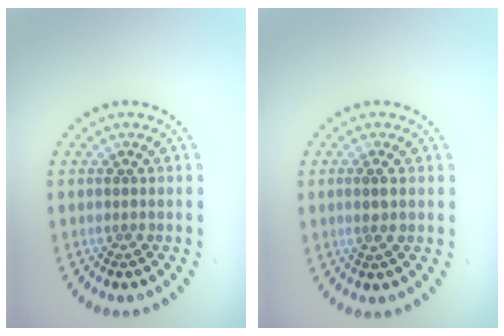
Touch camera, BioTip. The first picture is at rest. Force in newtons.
{"total": 1.1, "press": 0.8, "slide": 0.8}